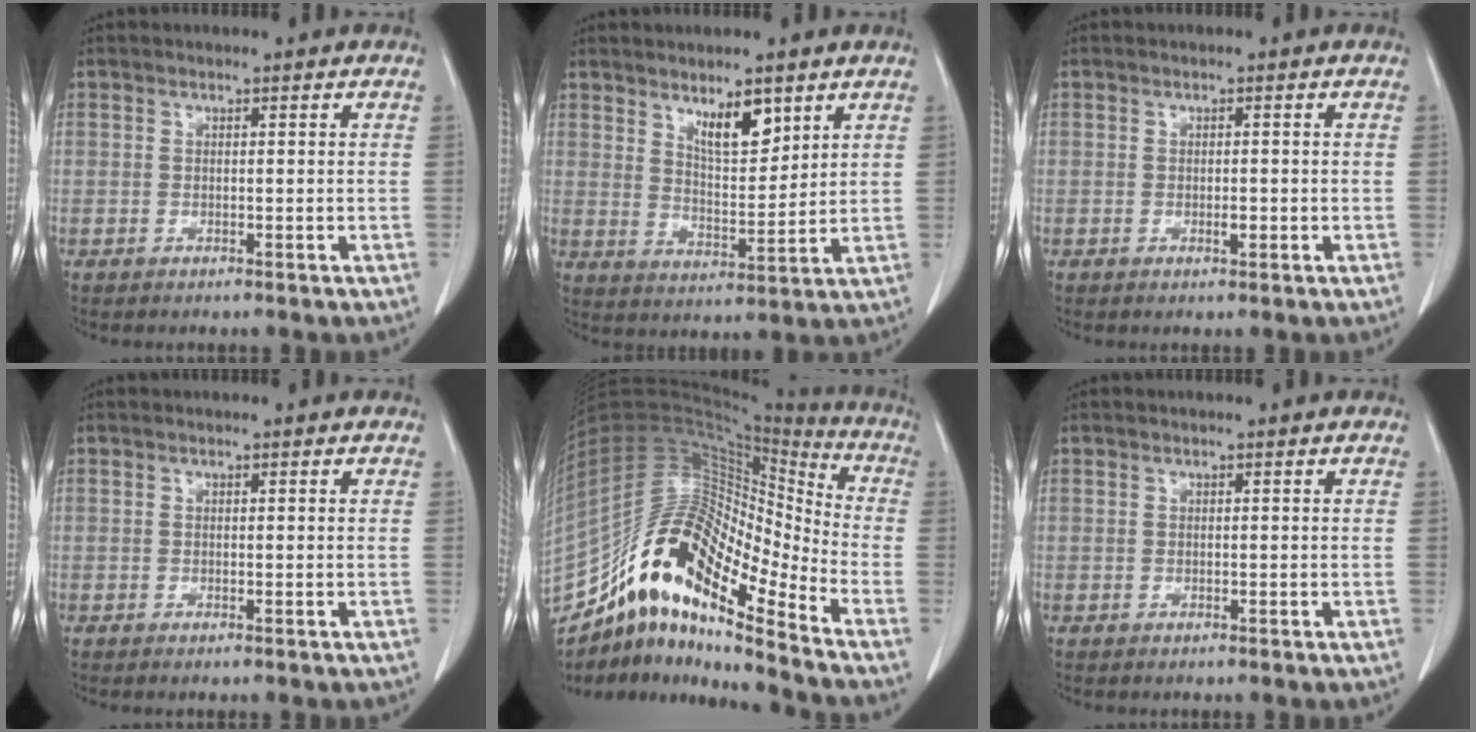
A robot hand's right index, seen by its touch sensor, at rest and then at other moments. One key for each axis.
{"total": 6.8, "fx": 4.3, "fy": 2.2, "fz": 4.8, "tx": -0.084, "ty": -0.009, "tz": 0.077}
{"total": 1.2, "fx": -0.3, "fy": 0.5, "fz": 1.1, "tx": -0.020, "ty": -0.001, "tz": -0.003}
{"total": 0.0}
{"total": 20.0, "fx": -14.3, "fy": 4.3, "fz": 13.3, "tx": -0.259, "ty": 0.036, "tz": -0.259}
{"total": 0.0}